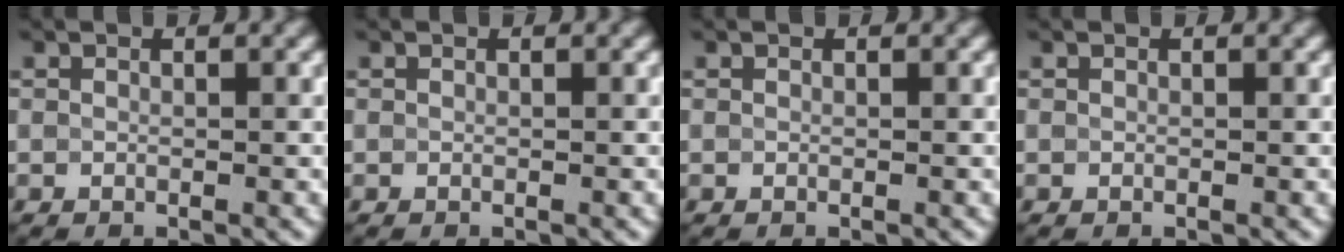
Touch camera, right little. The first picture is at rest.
{"total": 0.0}
{"total": 0.0}
{"total": 0.0}